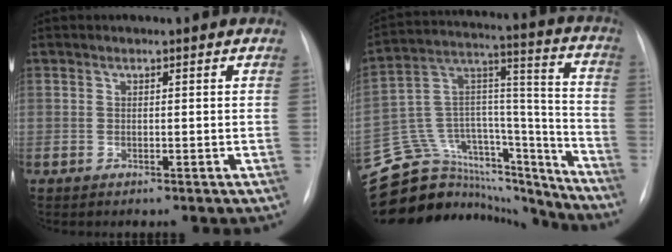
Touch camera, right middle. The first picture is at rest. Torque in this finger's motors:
{"motor_torque": [0.21, -0.21, -0.02, -0.06]}